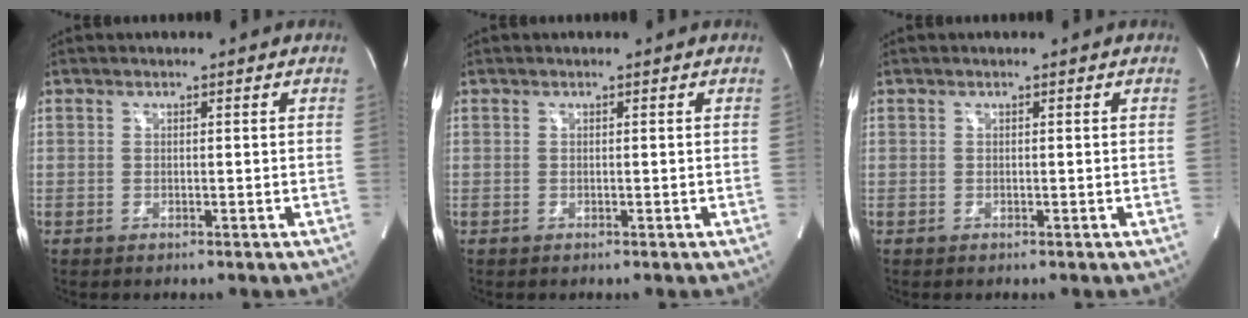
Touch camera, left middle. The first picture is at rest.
{"total": 0.0}
{"total": 0.0}